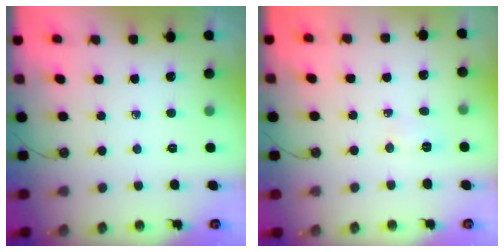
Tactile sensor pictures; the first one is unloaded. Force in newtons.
{"total": 3.7, "press": 3.6, "slide": 1.0}